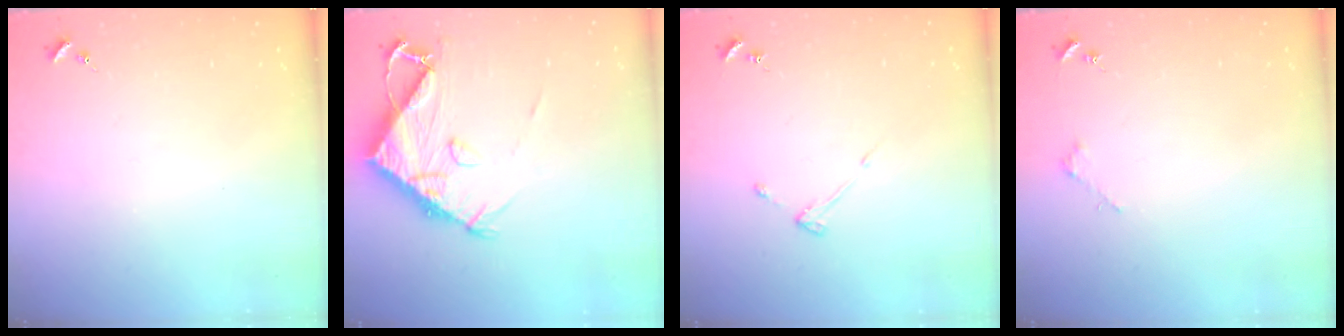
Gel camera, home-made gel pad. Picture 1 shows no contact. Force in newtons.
{"total": 10.6, "press": 10.5, "slide": 1.0}
{"total": 3.0, "press": 3.0, "slide": 0.4}
{"total": 1.8, "press": 1.8, "slide": 0.2}